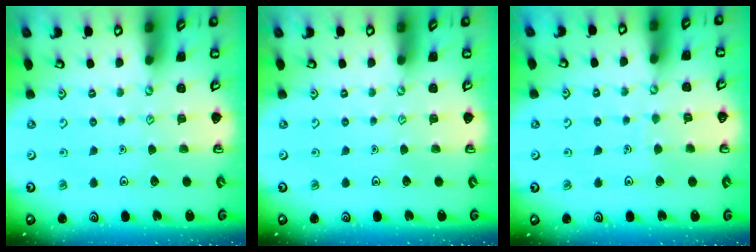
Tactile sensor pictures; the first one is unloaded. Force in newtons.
{"total": 0.0}
{"total": 3.3, "press": 3.3, "slide": 0.3}